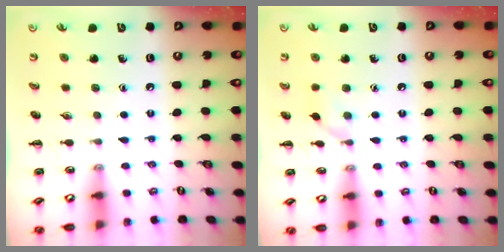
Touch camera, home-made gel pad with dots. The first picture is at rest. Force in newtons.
{"total": 6.6, "press": 6.2, "slide": 2.2}